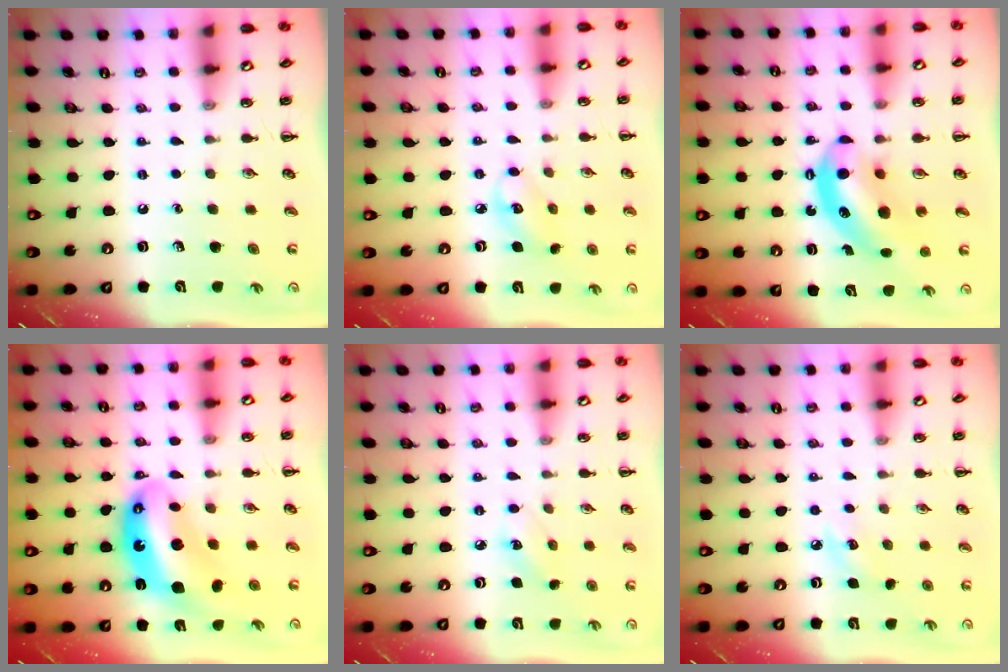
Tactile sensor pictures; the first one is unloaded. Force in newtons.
{"total": 5.9, "press": 5.8, "slide": 0.9}
{"total": 9.3, "press": 9.0, "slide": 2.3}
{"total": 12.4, "press": 11.9, "slide": 3.2}
{"total": 5.1, "press": 5.0, "slide": 1.0}
{"total": 5.8, "press": 5.6, "slide": 1.5}